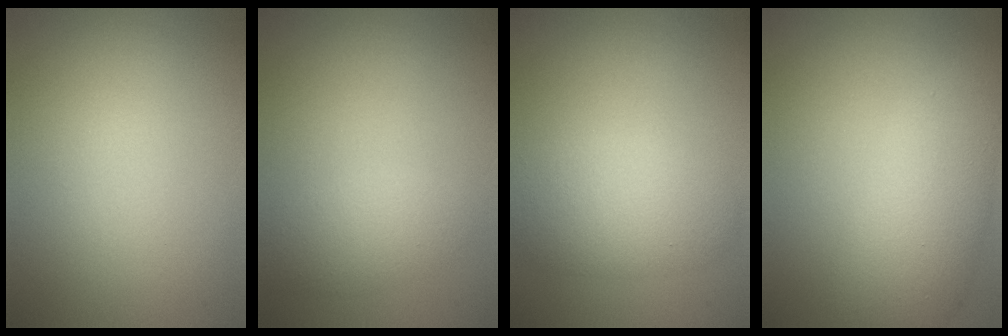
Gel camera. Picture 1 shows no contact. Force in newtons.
{"total": 2.2, "press": 2.2, "slide": 0.0}
{"total": 4.4, "press": 4.4, "slide": 0.1}
{"total": 6.1, "press": 6.1, "slide": 0.1}